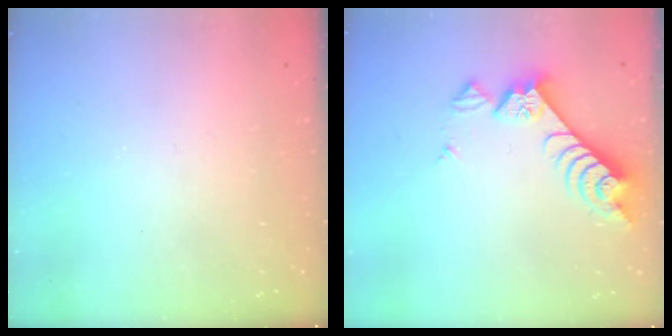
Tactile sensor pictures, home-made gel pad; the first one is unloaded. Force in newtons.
{"total": 7.6, "press": 7.6, "slide": 0.5}